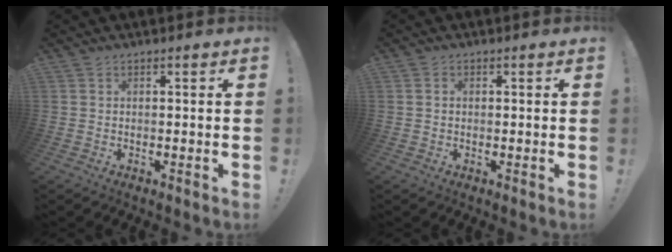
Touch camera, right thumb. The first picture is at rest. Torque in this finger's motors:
{"motor_torque": [0.11, -0.45, -0.27, 0.00, -0.03]}